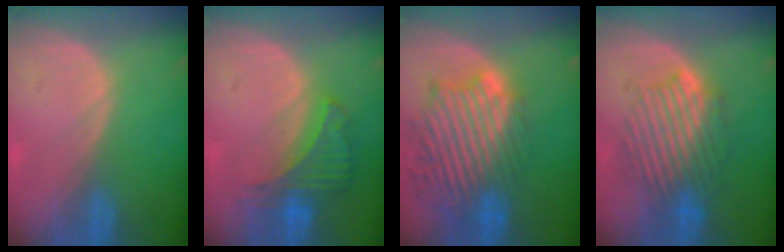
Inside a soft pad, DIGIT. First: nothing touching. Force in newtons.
{"total": 6.5, "press": 6.0, "slide": 2.4}
{"total": 13.5, "press": 11.8, "slide": 6.5}
{"total": 8.9, "press": 8.6, "slide": 2.3}